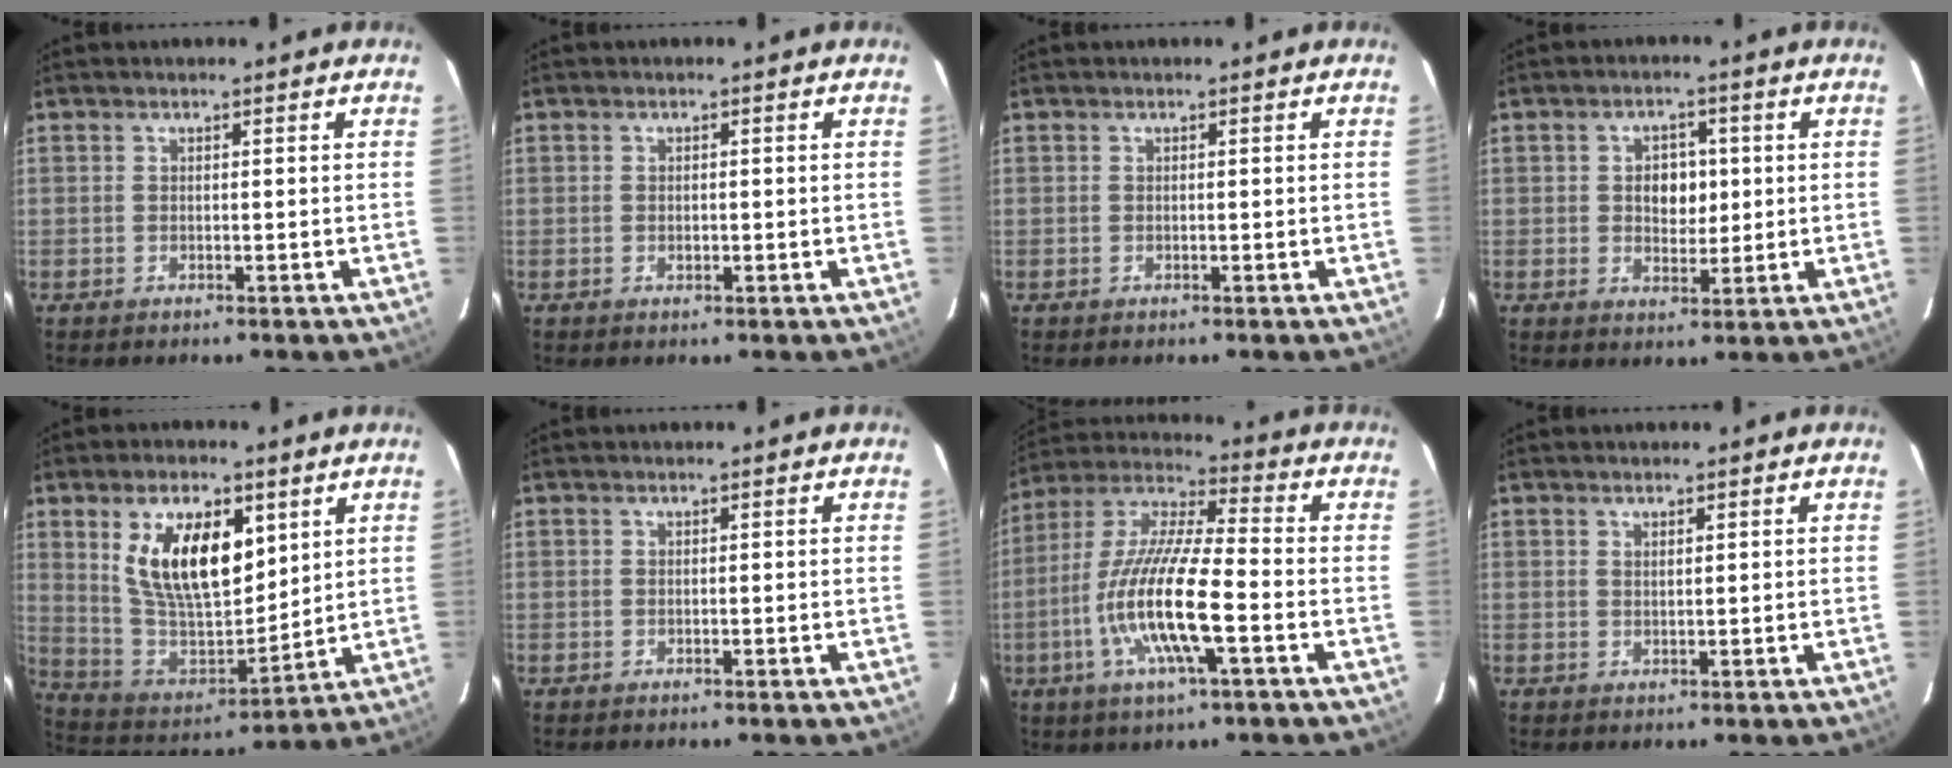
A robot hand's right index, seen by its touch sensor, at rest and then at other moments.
{"total": 1.2, "force": [-0.3, 0.9, 0.8], "torque": [-0.013, 0.002, -0.004]}
{"total": 0.0}
{"total": 5.2, "force": [0.5, 3.9, 3.5], "torque": [-0.056, 0.009, 0.012]}
{"total": 17.5, "force": [6.7, 8.7, 13.7], "torque": [-0.254, 0.003, 0.138]}
{"total": 0.0}
{"total": 16.7, "force": [-4.9, 3.0, 15.6], "torque": [-0.313, -0.010, -0.101]}
{"total": 1.0, "force": [0.7, 0.3, 0.6], "torque": [-0.010, 0.001, 0.013]}